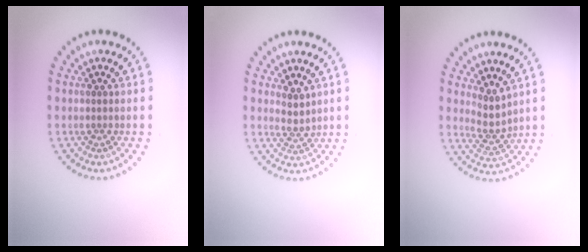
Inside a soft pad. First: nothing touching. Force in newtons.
{"total": 1.7, "press": 1.3, "slide": 1.1}
{"total": 2.1, "press": 1.6, "slide": 1.4}